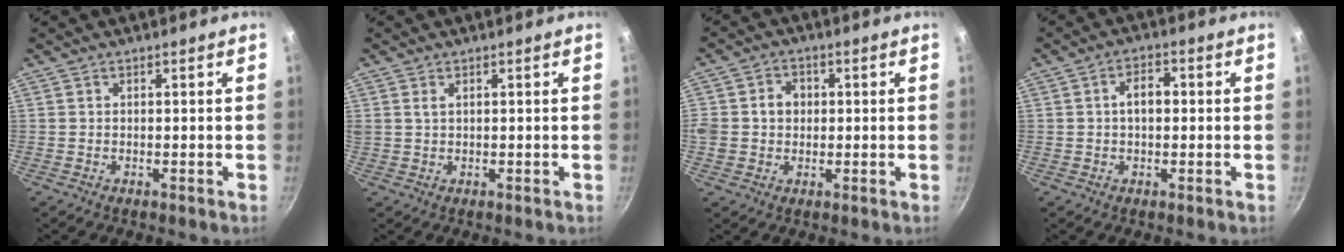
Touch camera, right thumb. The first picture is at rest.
{"total": 1.1, "force": [0.6, 0.6, 0.8], "torque": [-0.016, 0.003, 0.017]}
{"total": 6.7, "force": [0.7, 5.7, 3.4], "torque": [-0.048, 0.011, 0.014]}
{"total": 4.3, "force": [0.3, 2.6, 3.5], "torque": [-0.053, 0.014, 0.001]}